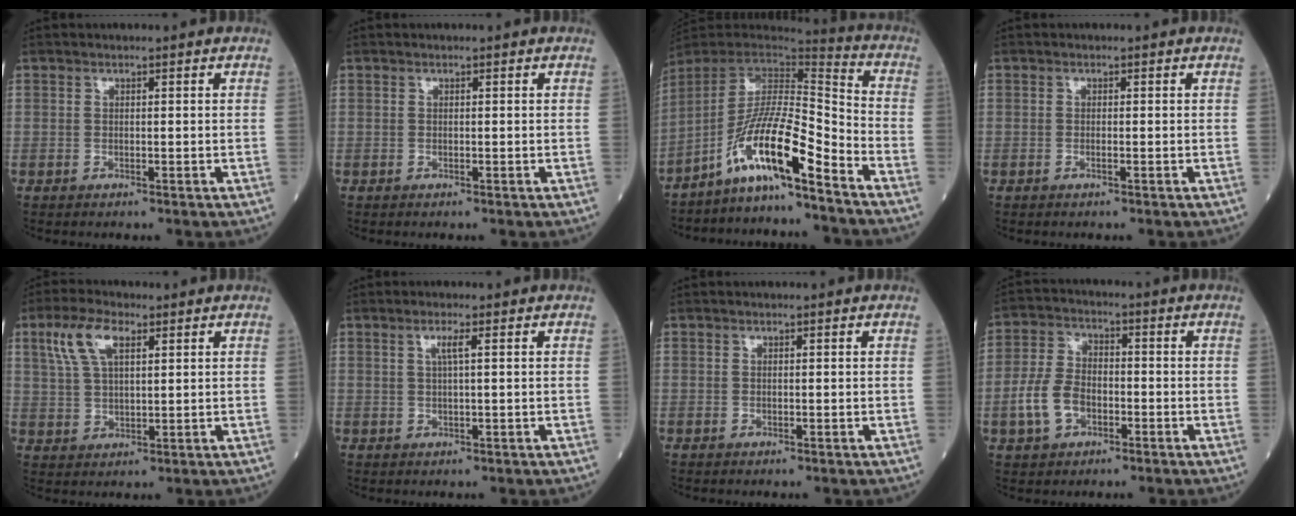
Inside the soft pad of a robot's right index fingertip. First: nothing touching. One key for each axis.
{"total": 0.0}
{"total": 13.1, "fx": -8.7, "fy": 0.4, "fz": 9.9, "tx": -0.181, "ty": 0.003, "tz": -0.161}
{"total": 0.6, "fx": -0.3, "fy": 0.0, "fz": 0.5, "tx": -0.012, "ty": -0.001, "tz": -0.004}
{"total": 7.4, "fx": 3.6, "fy": 2.8, "fz": 5.8, "tx": -0.129, "ty": 0.016, "tz": 0.072}
{"total": 1.9, "fx": 0.7, "fy": -0.2, "fz": 1.8, "tx": -0.035, "ty": 0.001, "tz": 0.012}
{"total": 0.0}
{"total": 7.2, "fx": -2.5, "fy": 4.6, "fz": 5.0, "tx": -0.119, "ty": 0.011, "tz": -0.051}